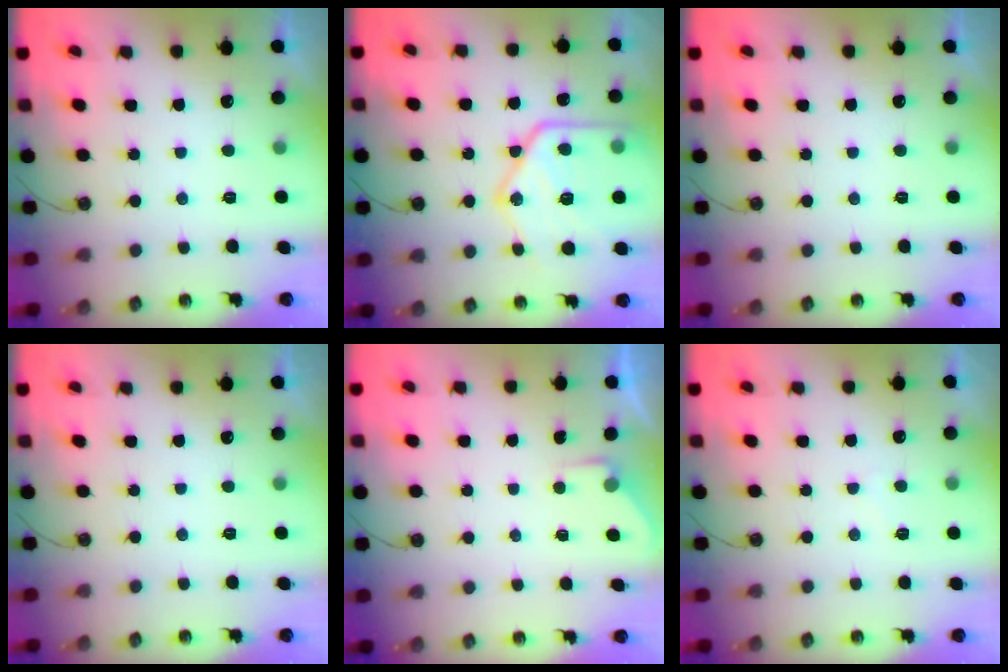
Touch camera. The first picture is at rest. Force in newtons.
{"total": 23.8, "press": 23.7, "slide": 2.5}
{"total": 0.0}
{"total": 0.0}
{"total": 2.4, "press": 2.4, "slide": 0.4}
{"total": 3.9, "press": 3.8, "slide": 0.5}